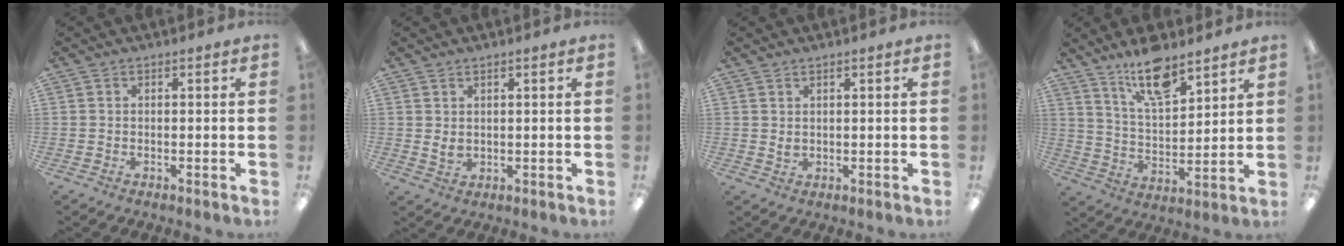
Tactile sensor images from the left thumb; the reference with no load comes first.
{"total": 2.0, "force": [0.9, 1.3, 1.2], "torque": [-0.026, 0.000, 0.017]}
{"total": 1.3, "force": [0.8, 0.7, 0.7], "torque": [-0.008, -0.003, 0.013]}
{"total": 12.6, "force": [9.7, 4.1, 7.0], "torque": [-0.119, -0.051, 0.171]}